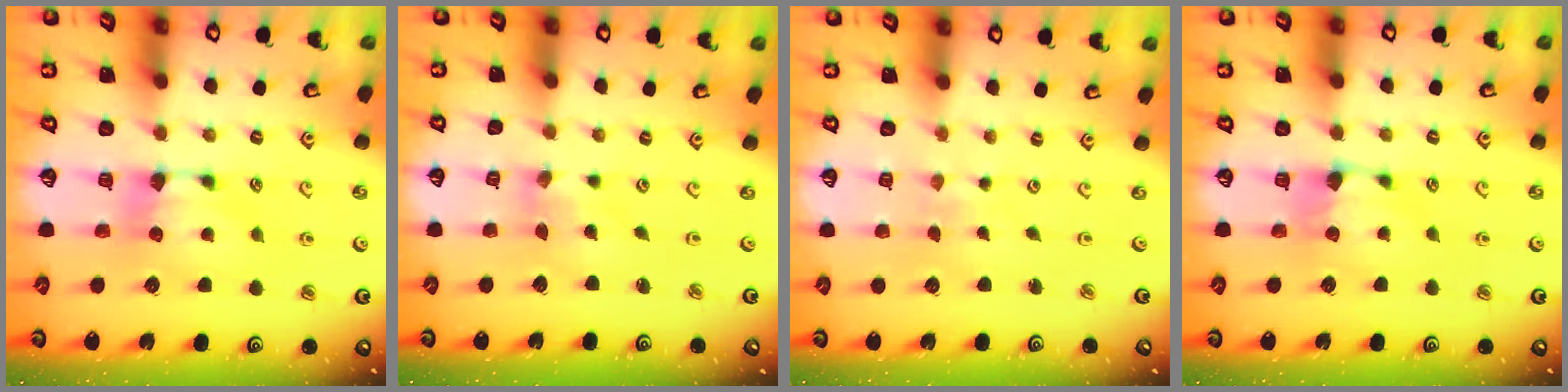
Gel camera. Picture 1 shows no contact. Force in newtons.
{"total": 2.6, "press": 2.4, "slide": 0.9}
{"total": 5.7, "press": 5.7, "slide": 0.2}
{"total": 1.1, "press": 0.9, "slide": 0.5}